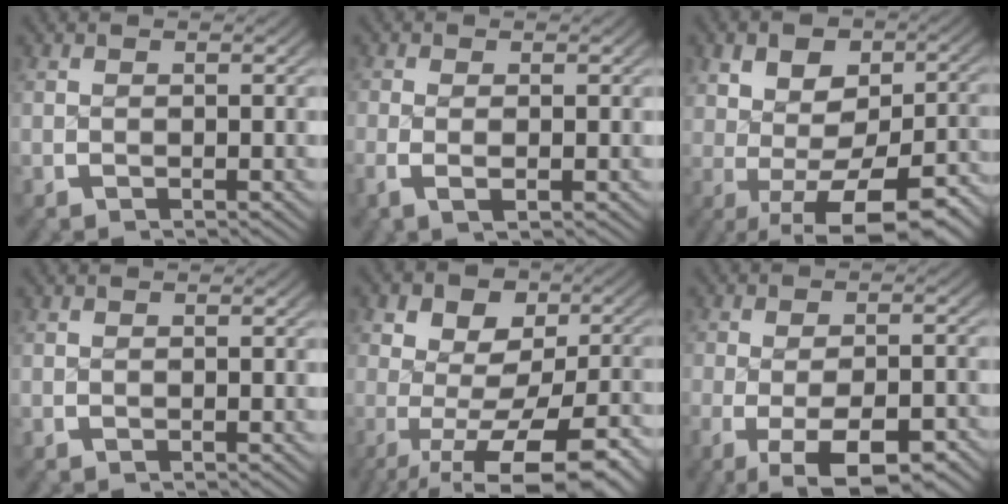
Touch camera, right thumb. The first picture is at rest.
{"total": 1.6, "force": [-0.4, 0.6, 1.4], "torque": [-0.041, -0.006, -0.006]}
{"total": 9.6, "force": [-2.2, 5.4, 7.6], "torque": [-0.128, -0.041, -0.008]}
{"total": 0.0}
{"total": 10.7, "force": [-2.6, 6.3, 8.2], "torque": [-0.143, -0.051, -0.019]}
{"total": 6.8, "force": [-3.2, 3.2, 5.1], "torque": [-0.092, -0.026, -0.040]}